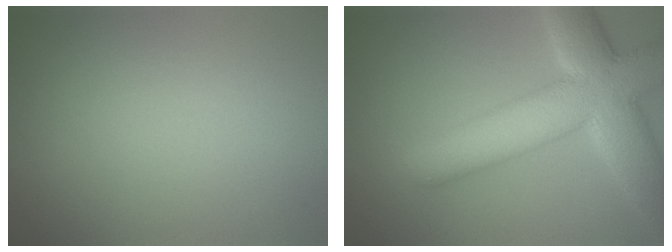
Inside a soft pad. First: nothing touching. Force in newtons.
{"total": 10.6, "press": 10.5, "slide": 0.9}